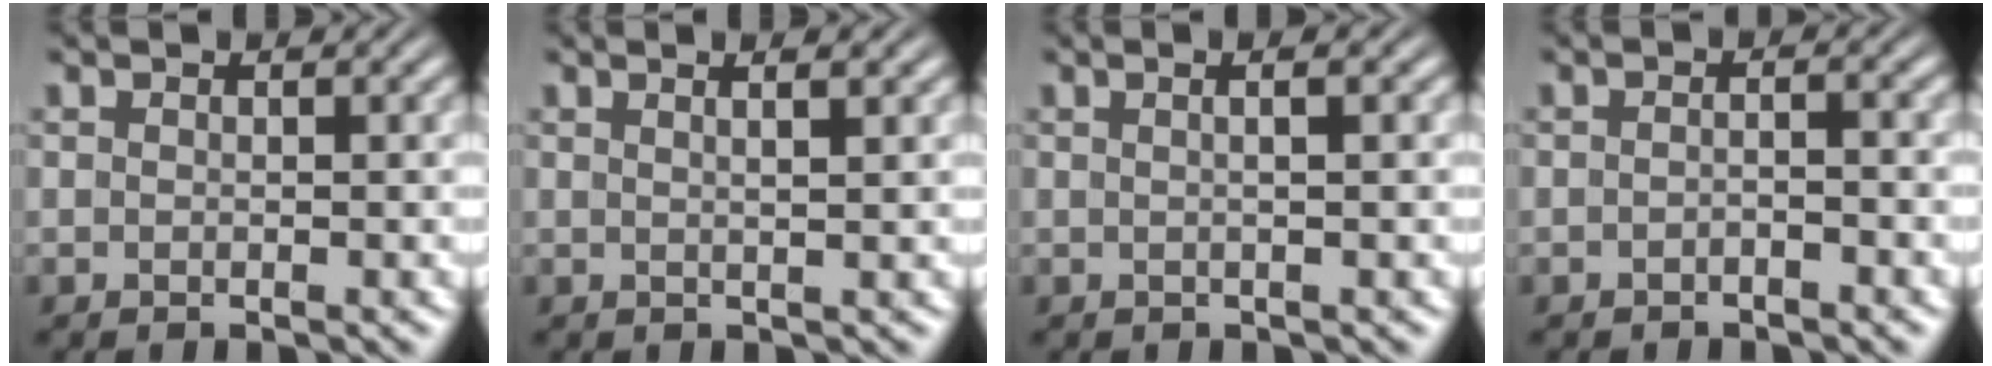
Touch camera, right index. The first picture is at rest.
{"total": 1.7, "force": [0.9, -0.3, 1.5], "torque": [-0.019, 0.002, 0.016]}
{"total": 1.7, "force": [0.2, -0.1, 1.6], "torque": [-0.020, 0.007, 0.000]}
{"total": 1.2, "force": [-1.0, 0.2, 0.7], "torque": [-0.008, 0.003, -0.022]}